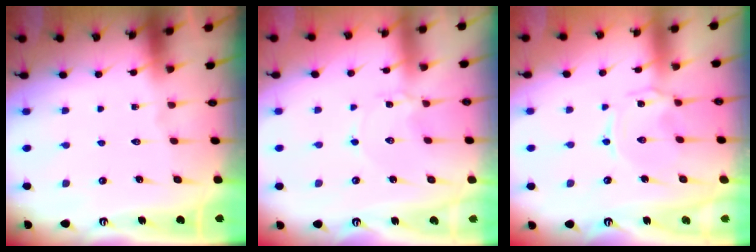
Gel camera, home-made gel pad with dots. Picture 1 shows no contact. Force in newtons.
{"total": 0.8, "press": 0.8, "slide": 0.1}
{"total": 0.7, "press": 0.6, "slide": 0.2}